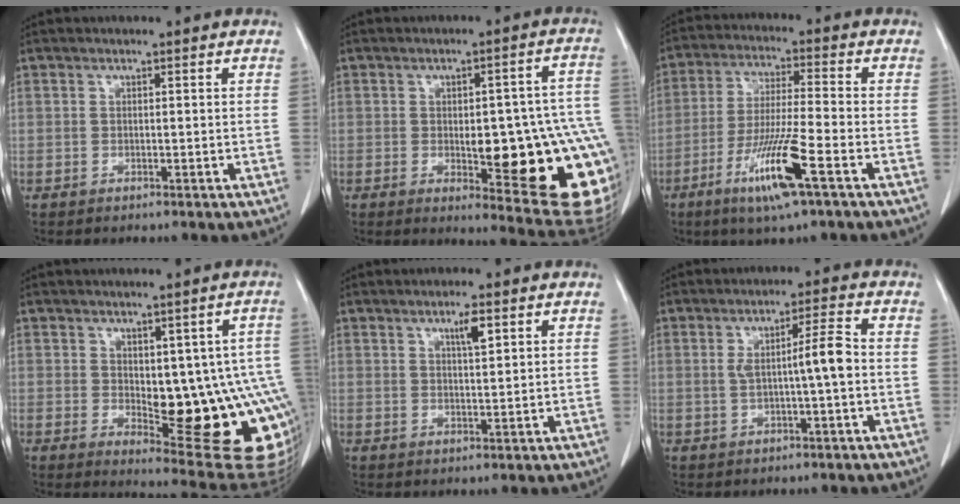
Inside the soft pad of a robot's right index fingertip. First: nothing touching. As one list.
[{"total": 22.3, "force": [-4.4, 5.6, 21.1], "torque": [-0.170, 0.014, -0.030]}, {"total": 11.5, "force": [-5.5, -0.1, 10.1], "torque": [-0.198, -0.022, -0.105]}, {"total": 17.3, "force": [-2.1, 6.1, 16.0], "torque": [-0.126, 0.010, -0.002]}, {"total": 2.9, "force": [1.5, 0.3, 2.5], "torque": [-0.043, -0.002, 0.025]}, {"total": 5.2, "force": [-0.3, 0.0, 5.2], "torque": [-0.089, 0.009, -0.002]}]